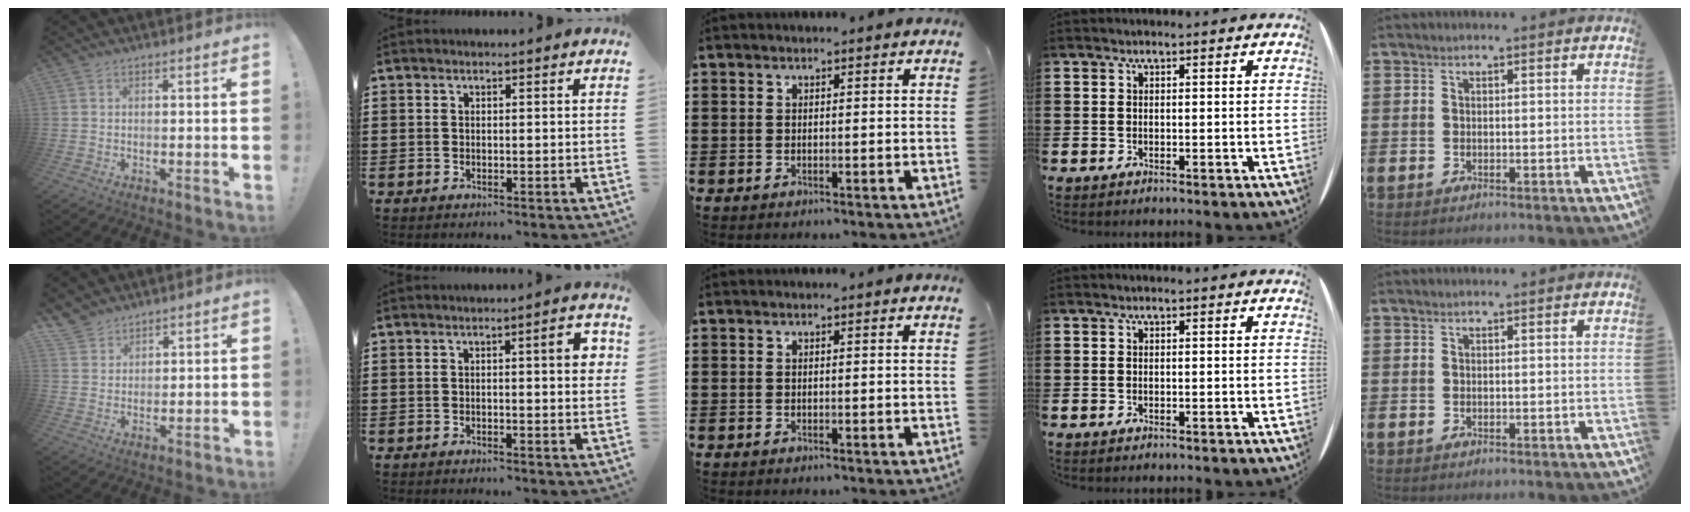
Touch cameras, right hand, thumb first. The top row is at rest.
{"thumb": {"total": 4.9, "force": [4.3, 2.5, 0.6], "torque": [-0.011, -0.029, 0.083]}, "index": {"total": 4.1, "force": [0.4, 0.7, 4.1], "torque": [-0.055, 0.000, 0.002]}}